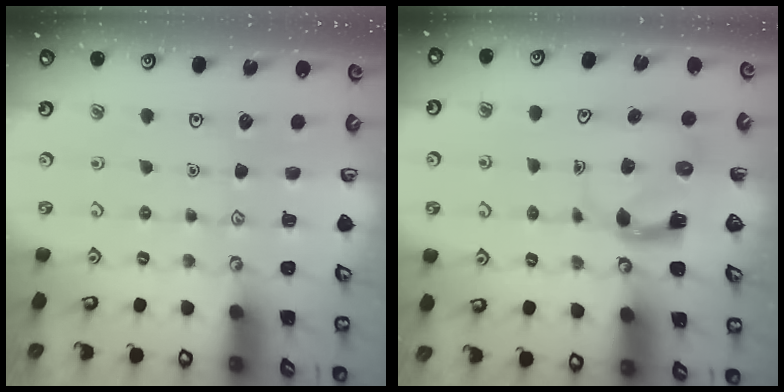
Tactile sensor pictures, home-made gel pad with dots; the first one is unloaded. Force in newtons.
{"total": 3.9, "press": 3.9, "slide": 0.7}